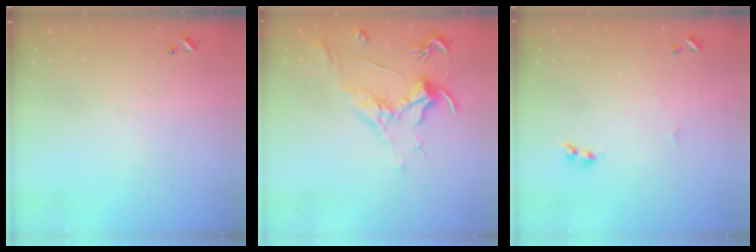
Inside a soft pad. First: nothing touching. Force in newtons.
{"total": 2.1, "press": 2.0, "slide": 0.8}
{"total": 1.9, "press": 1.8, "slide": 0.5}